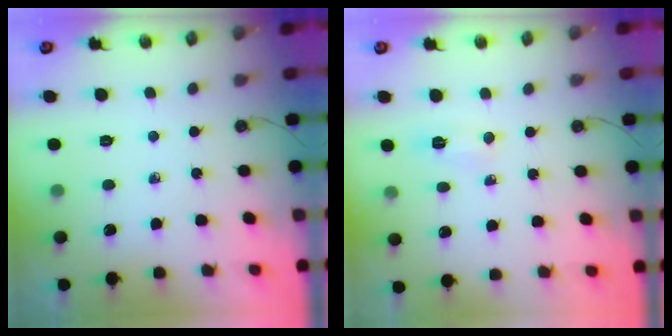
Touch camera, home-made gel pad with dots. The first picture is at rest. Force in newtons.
{"total": 4.9, "press": 4.8, "slide": 0.6}